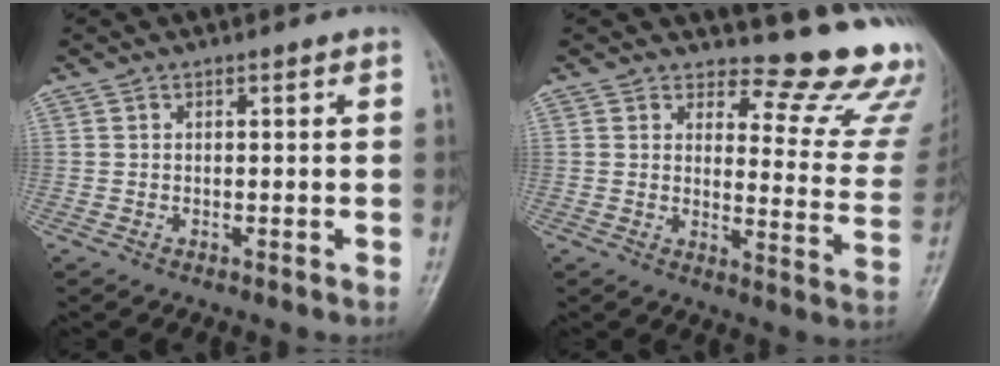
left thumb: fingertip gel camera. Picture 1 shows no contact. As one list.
[{"total": 15.2, "force": [14.5, 3.5, 3.0], "torque": [0.006, -0.167, 0.150]}]